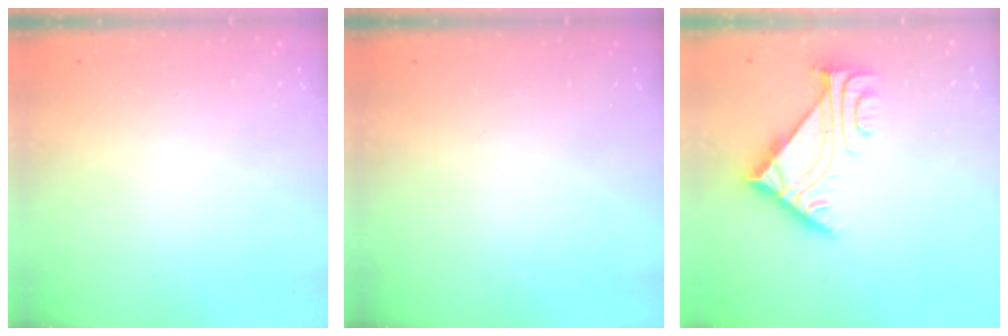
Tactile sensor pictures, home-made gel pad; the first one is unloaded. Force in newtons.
{"total": 0.0}
{"total": 5.7, "press": 5.7, "slide": 0.6}